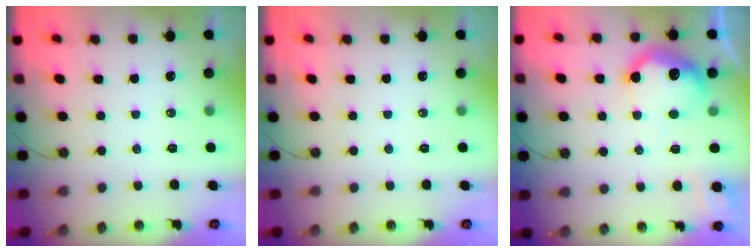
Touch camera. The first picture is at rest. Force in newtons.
{"total": 0.0}
{"total": 14.6, "press": 14.5, "slide": 1.3}